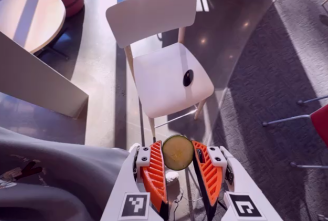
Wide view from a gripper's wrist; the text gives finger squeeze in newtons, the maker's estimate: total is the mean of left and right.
{"total": 8.6, "left": 8.4, "right": 8.7}